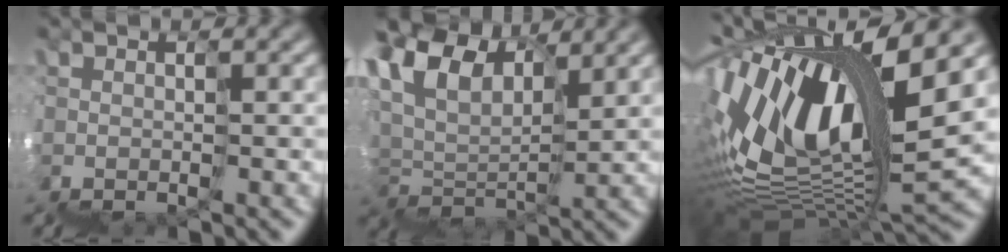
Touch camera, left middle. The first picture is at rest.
{"total": 6.3, "force": [6.2, 0.8, -0.4], "torque": [-0.017, 0.049, 0.099]}
{"total": 10.2, "force": [5.3, 2.1, 8.5], "torque": [-0.170, 0.048, 0.081]}